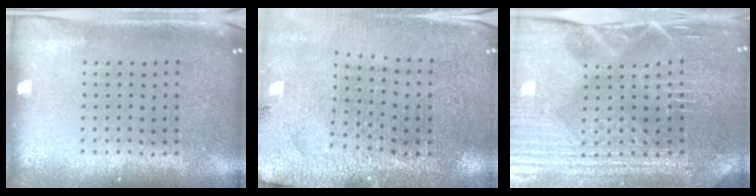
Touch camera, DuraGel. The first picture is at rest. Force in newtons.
{"total": 2.8, "press": 2.8, "slide": 0.2}
{"total": 4.3, "press": 4.2, "slide": 1.0}